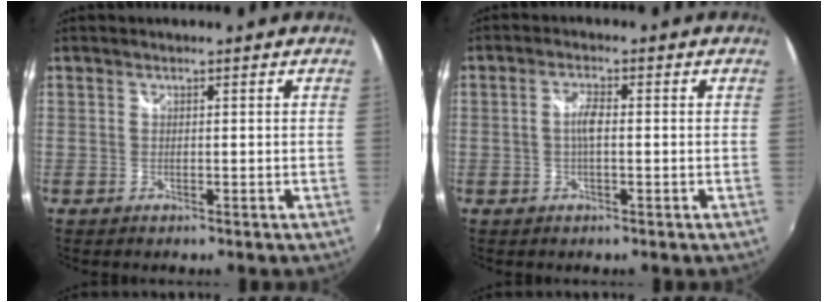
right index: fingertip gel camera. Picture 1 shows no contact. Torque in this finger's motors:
{"motor_torque": [0.41, -0.01, 0.23, 0.07]}